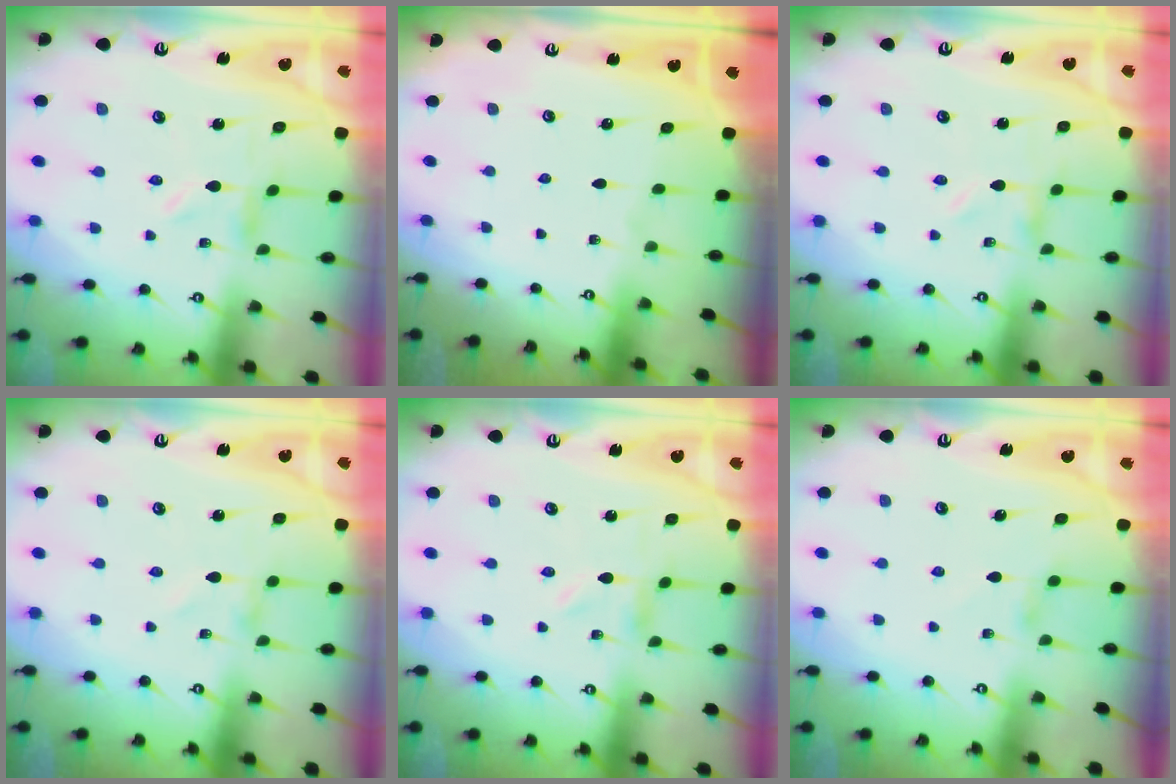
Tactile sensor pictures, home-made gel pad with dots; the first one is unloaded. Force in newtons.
{"total": 0.0}
{"total": 0.0}
{"total": 0.8, "press": 0.8, "slide": 0.1}
{"total": 0.0}
{"total": 3.1, "press": 3.1, "slide": 0.4}